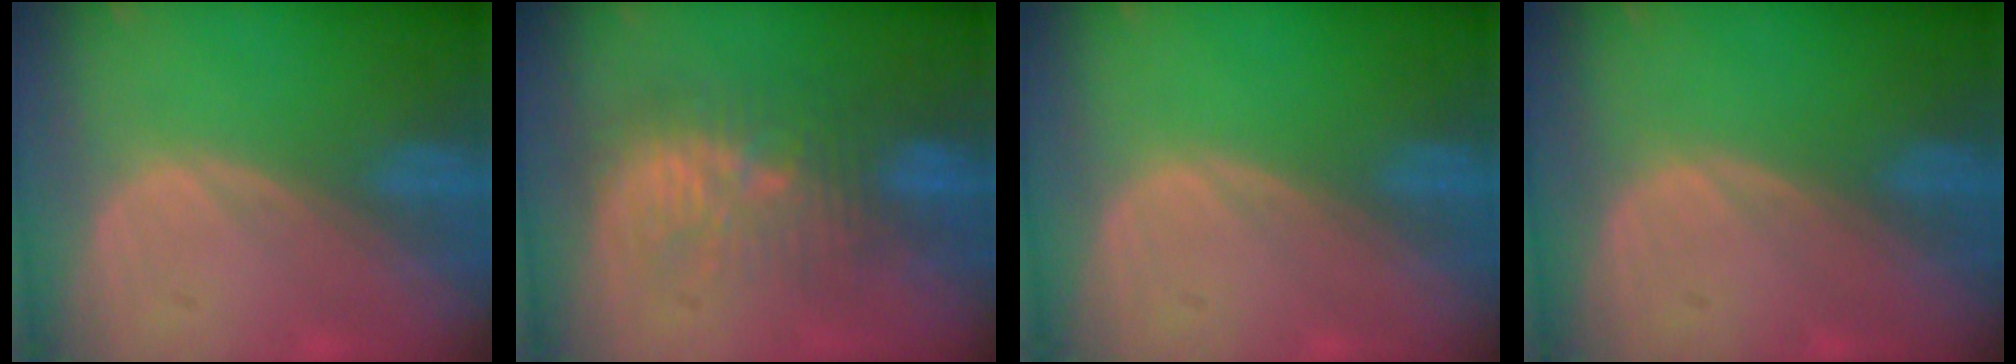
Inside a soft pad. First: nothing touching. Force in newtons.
{"total": 9.4, "press": 9.0, "slide": 2.7}
{"total": 0.0}
{"total": 0.0}